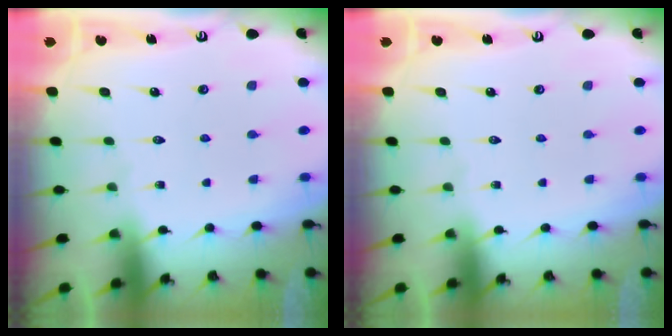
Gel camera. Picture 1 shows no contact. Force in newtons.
{"total": 0.0}